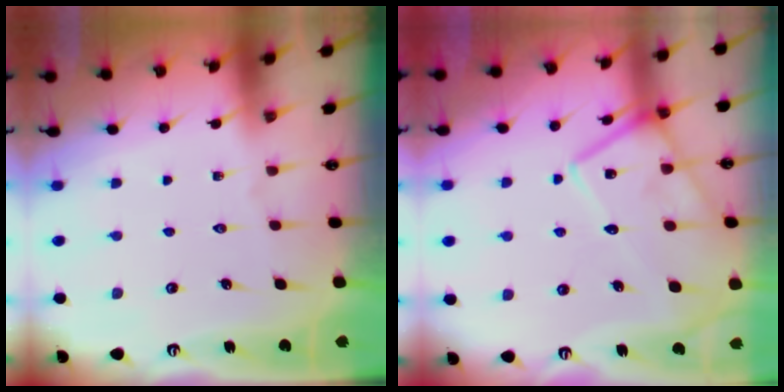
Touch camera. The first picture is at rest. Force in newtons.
{"total": 15.5, "press": 15.5, "slide": 1.1}